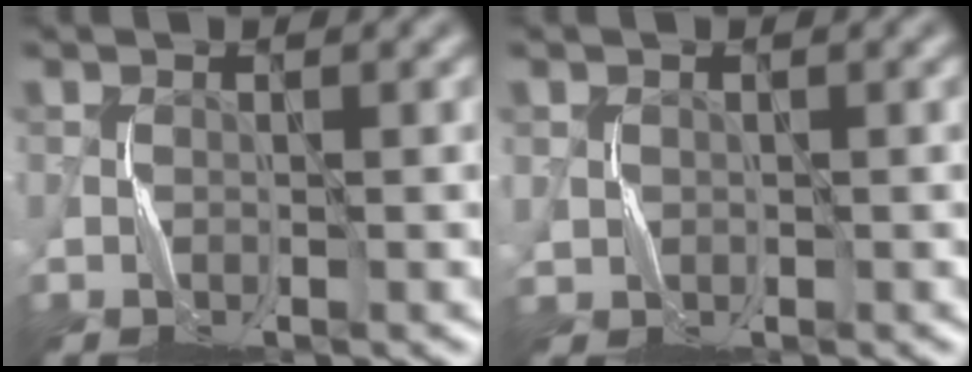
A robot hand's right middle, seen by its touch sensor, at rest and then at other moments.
{"total": 1.1, "force": [0.2, 1.1, 0.1], "torque": [-0.001, -0.004, 0.005]}